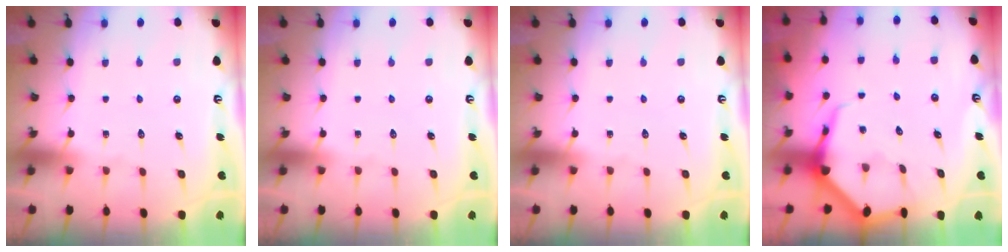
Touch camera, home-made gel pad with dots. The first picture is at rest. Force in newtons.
{"total": 0.0}
{"total": 0.0}
{"total": 7.6, "press": 7.6, "slide": 0.9}